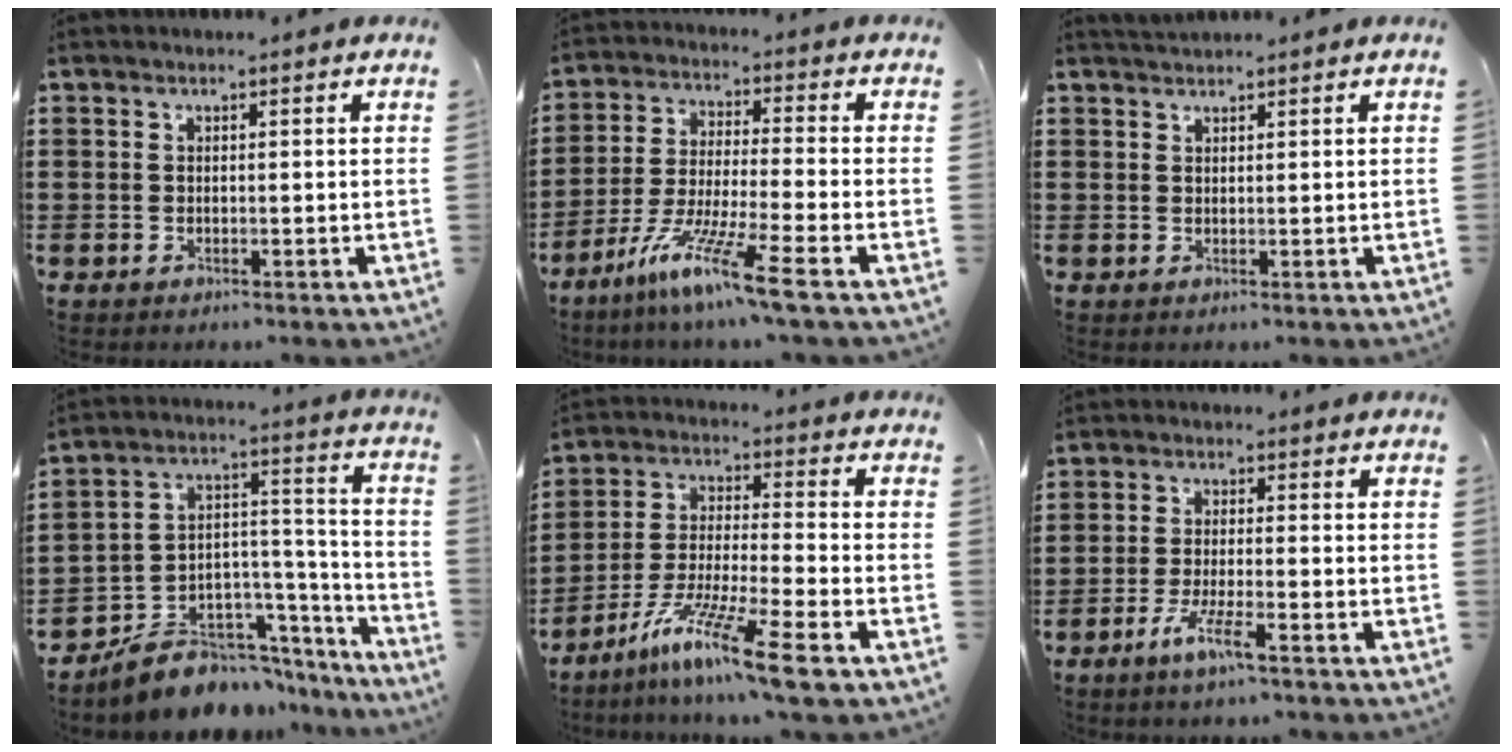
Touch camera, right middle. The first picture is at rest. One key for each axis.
{"total": 10.4, "fx": -7.1, "fy": -0.1, "fz": 7.6, "tx": -0.155, "ty": -0.009, "tz": -0.141}
{"total": 1.3, "fx": 1.3, "fy": 0.2, "fz": 0.2, "tx": -0.007, "ty": 0.002, "tz": 0.024}
{"total": 9.1, "fx": -8.1, "fy": 4.0, "fz": 1.1, "tx": -0.030, "ty": 0.010, "tz": -0.148}
{"total": 11.9, "fx": -8.4, "fy": 0.6, "fz": 8.4, "tx": -0.160, "ty": 0.005, "tz": -0.162}
{"total": 4.8, "fx": -3.0, "fy": 0.3, "fz": 3.7, "tx": -0.081, "ty": -0.009, "tz": -0.056}